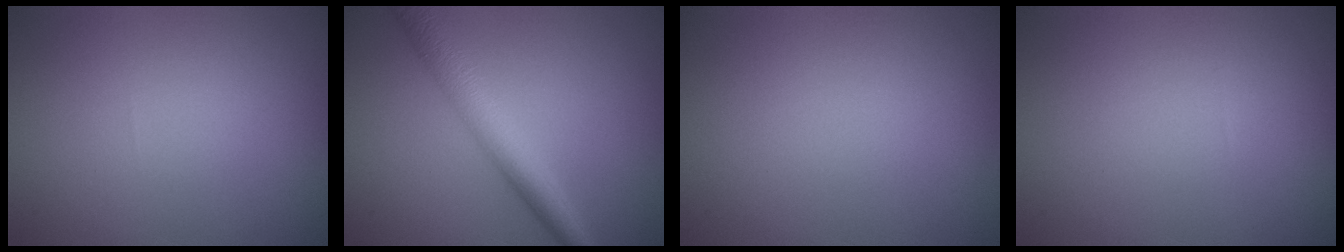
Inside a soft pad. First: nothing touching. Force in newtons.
{"total": 4.5, "press": 4.5, "slide": 0.1}
{"total": 0.0}
{"total": 0.0}